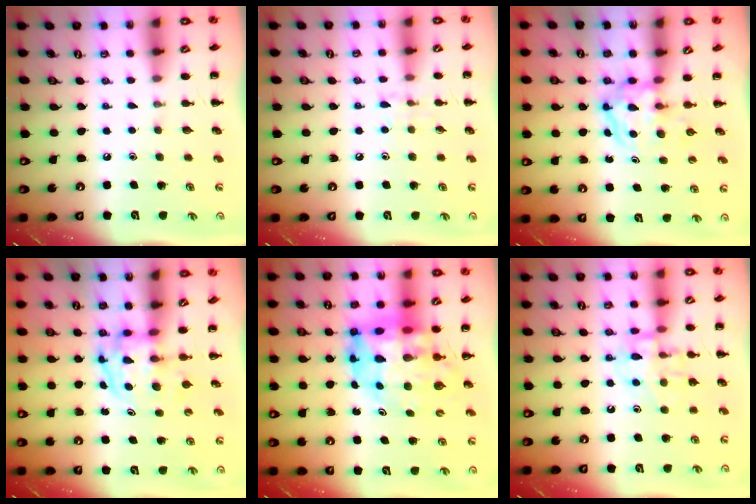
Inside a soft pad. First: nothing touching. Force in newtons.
{"total": 5.5, "press": 5.2, "slide": 1.5}
{"total": 3.8, "press": 3.7, "slide": 0.4}
{"total": 3.7, "press": 3.7, "slide": 0.6}
{"total": 13.0, "press": 12.5, "slide": 3.5}
{"total": 13.6, "press": 13.5, "slide": 1.3}